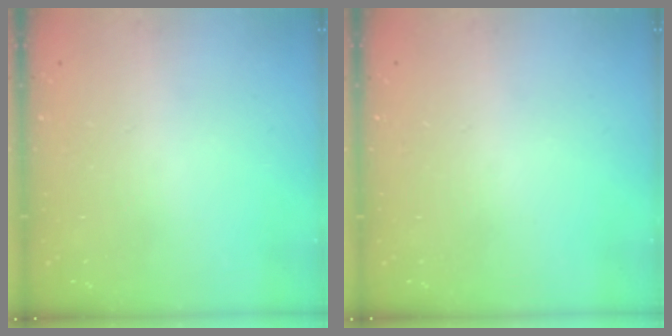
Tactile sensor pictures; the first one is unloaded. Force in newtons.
{"total": 0.0}